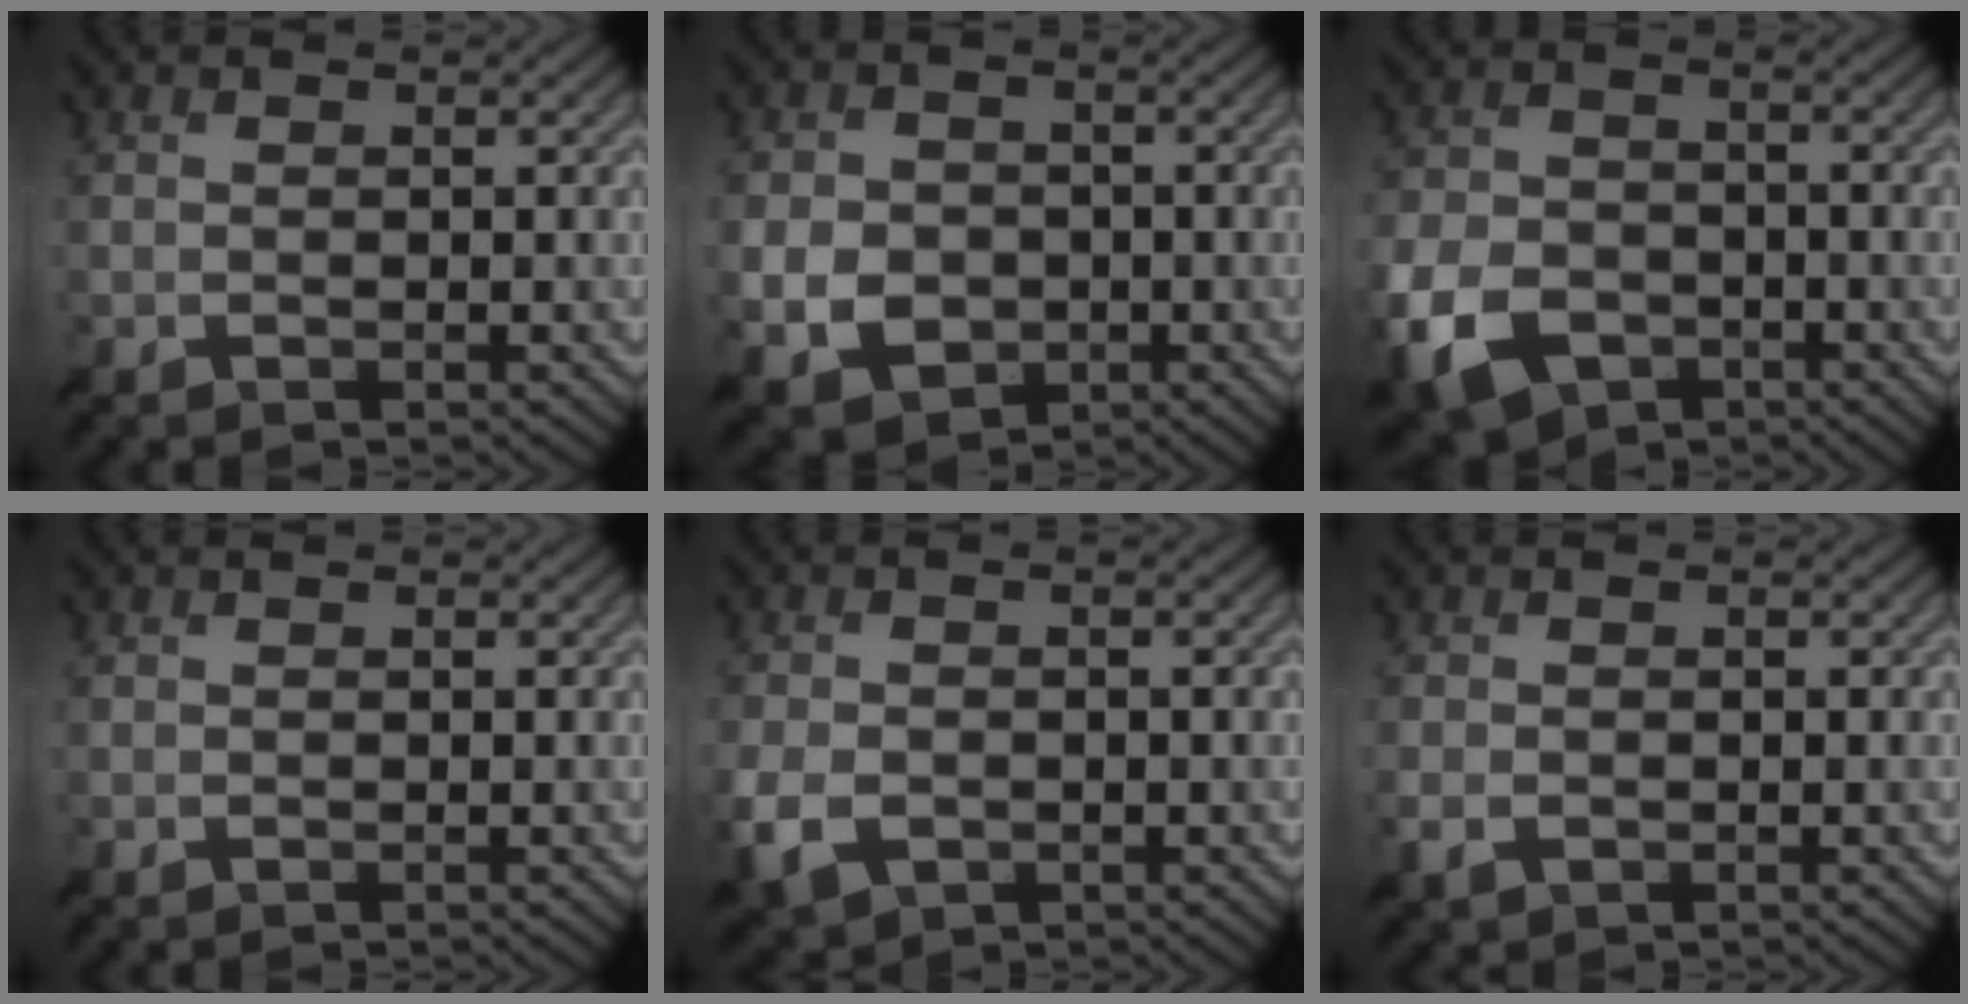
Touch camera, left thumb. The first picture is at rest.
{"total": 5.9, "force": [-1.6, 4.6, 3.3], "torque": [-0.083, -0.015, -0.034]}
{"total": 9.5, "force": [-5.1, 6.1, 5.2], "torque": [-0.139, -0.023, -0.101]}
{"total": 0.0}
{"total": 5.1, "force": [-2.1, 3.0, 3.5], "torque": [-0.086, -0.012, -0.046]}
{"total": 2.2, "force": [-1.0, 1.2, 1.5], "torque": [-0.039, -0.008, -0.018]}